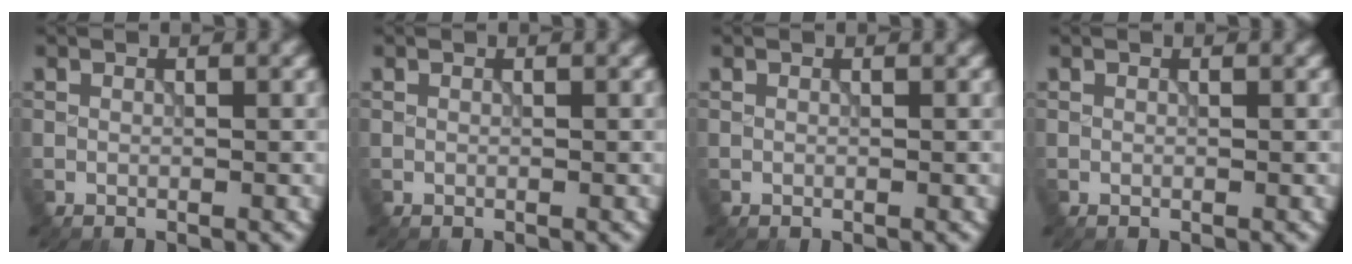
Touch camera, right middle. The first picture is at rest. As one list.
[{"total": 0.0}, {"total": 0.0}, {"total": 0.0}]